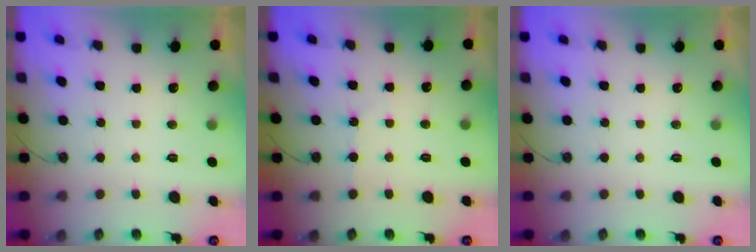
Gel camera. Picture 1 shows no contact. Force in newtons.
{"total": 1.8, "press": 1.8, "slide": 0.3}
{"total": 0.0}